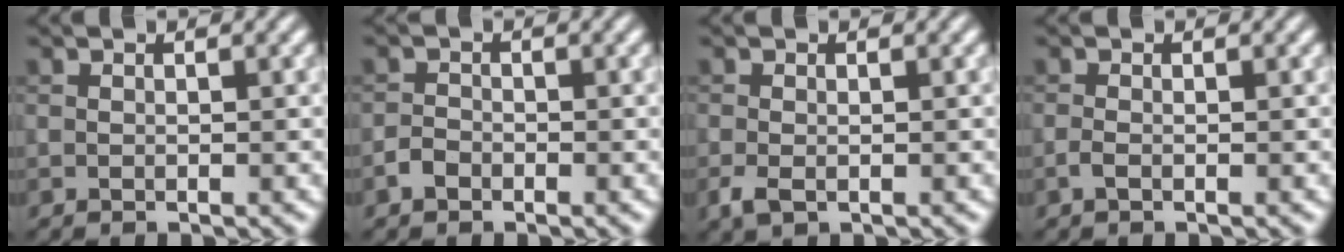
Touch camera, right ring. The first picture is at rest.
{"total": 1.1, "force": [-0.8, 0.7, 0.4], "torque": [-0.004, 0.004, -0.019]}
{"total": 1.7, "force": [-0.6, 0.9, 1.2], "torque": [-0.030, -0.008, -0.012]}
{"total": 0.7, "force": [-0.4, 0.2, 0.6], "torque": [-0.017, 0.000, -0.010]}